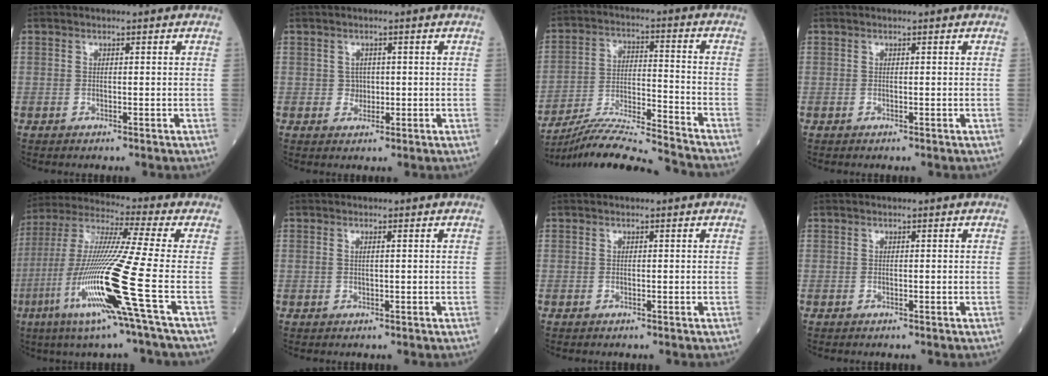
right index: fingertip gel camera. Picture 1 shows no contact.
{"total": 1.3, "force": [0.0, 1.1, 0.7], "torque": [-0.012, 0.001, 0.003]}
{"total": 15.4, "force": [-14.5, -1.1, 5.1], "torque": [-0.095, -0.003, -0.250]}
{"total": 0.0}
{"total": 18.3, "force": [-6.4, -2.3, 17.0], "torque": [-0.364, -0.033, -0.134]}
{"total": 0.9, "force": [0.2, -0.4, 0.8], "torque": [-0.025, 0.001, 0.004]}
{"total": 0.0}
{"total": 0.0}